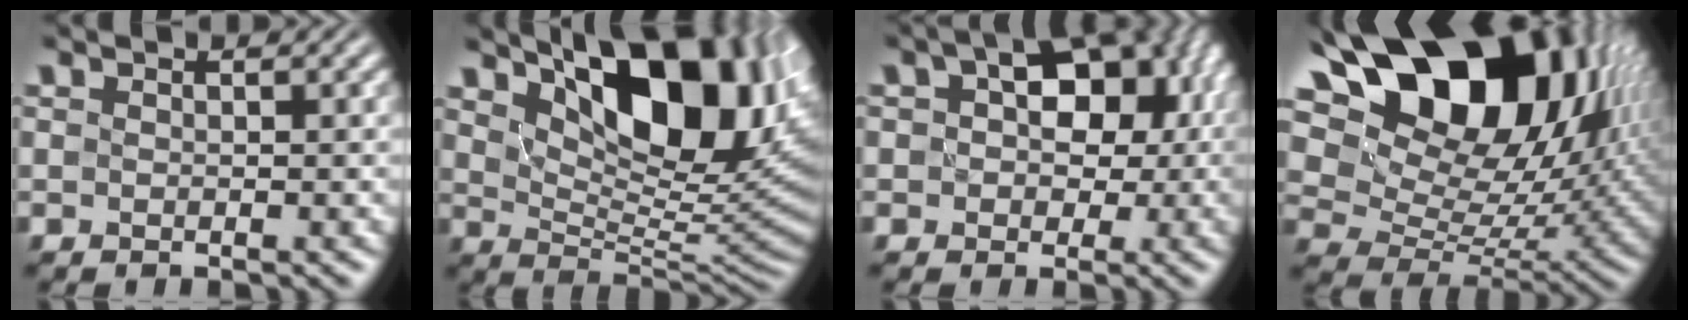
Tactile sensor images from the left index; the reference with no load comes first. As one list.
[{"total": 13.4, "force": [6.6, 6.0, 10.1], "torque": [-0.147, 0.006, 0.107]}, {"total": 10.2, "force": [1.9, 6.7, 7.4], "torque": [-0.085, 0.015, 0.023]}, {"total": 19.1, "force": [8.9, 11.7, 12.3], "torque": [-0.212, 0.043, 0.145]}]